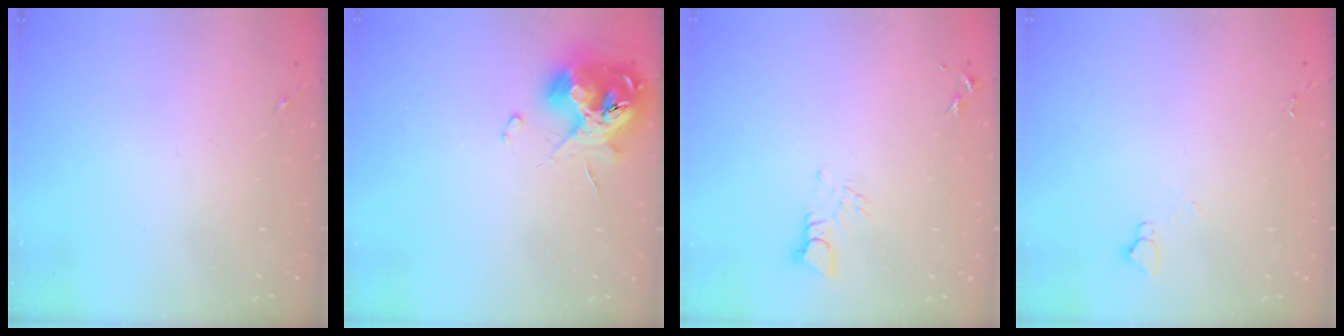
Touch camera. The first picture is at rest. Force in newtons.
{"total": 11.8, "press": 11.7, "slide": 1.4}
{"total": 3.2, "press": 3.2, "slide": 0.2}
{"total": 3.1, "press": 3.1, "slide": 0.3}